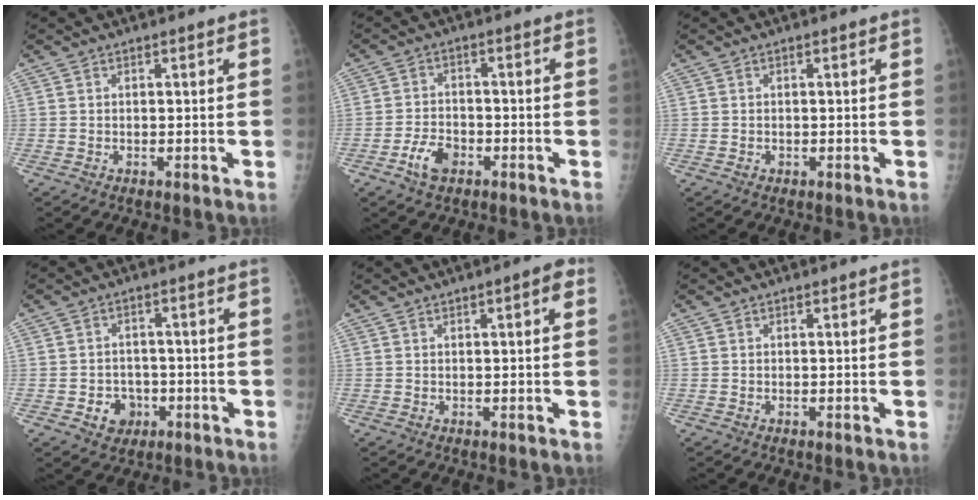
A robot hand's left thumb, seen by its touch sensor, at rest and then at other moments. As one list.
[{"total": 5.4, "force": [-2.8, 3.3, 3.2], "torque": [-0.052, 0.019, -0.051]}, {"total": 0.5, "force": [-0.2, 0.4, 0.2], "torque": [-0.002, 0.005, -0.002]}, {"total": 5.2, "force": [-2.0, 4.3, 2.0], "torque": [-0.006, 0.016, -0.024]}, {"total": 3.1, "force": [1.0, 0.7, 2.8], "torque": [-0.036, 0.005, 0.012]}, {"total": 0.0}]